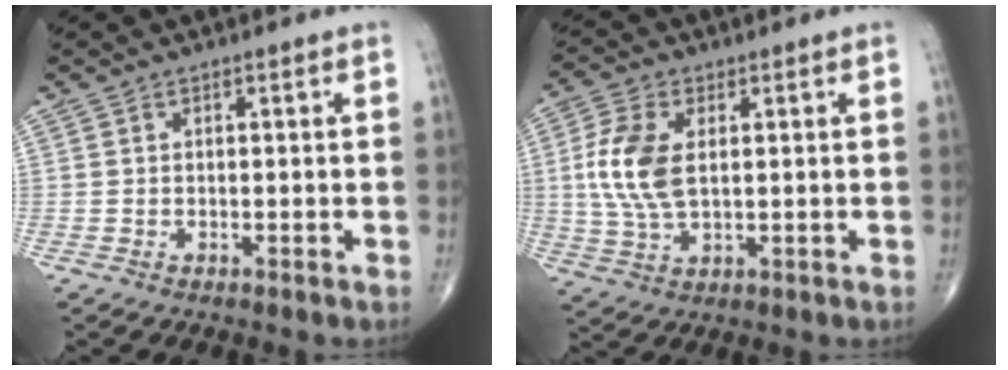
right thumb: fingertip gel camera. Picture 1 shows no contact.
{"total": 10.1, "force": [1.4, 5.5, 8.3], "torque": [-0.187, -0.003, 0.029]}